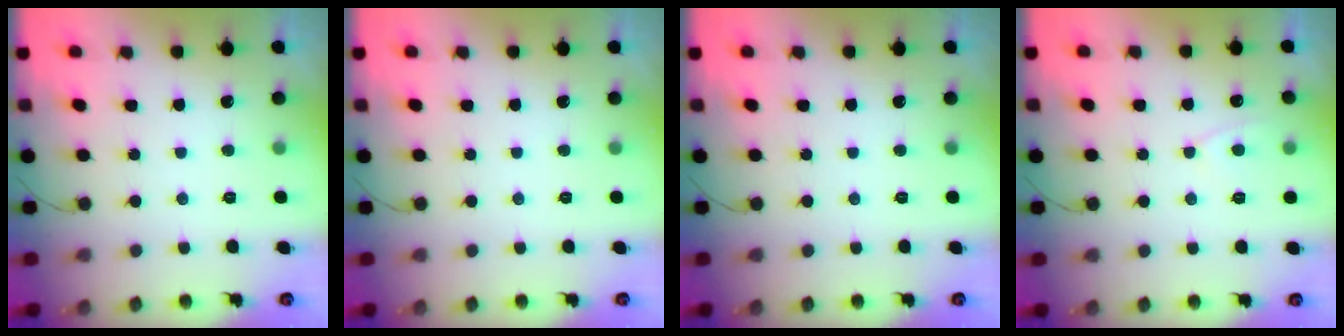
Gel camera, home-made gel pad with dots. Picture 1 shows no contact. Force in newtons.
{"total": 0.0}
{"total": 0.0}
{"total": 3.3, "press": 3.3, "slide": 0.3}